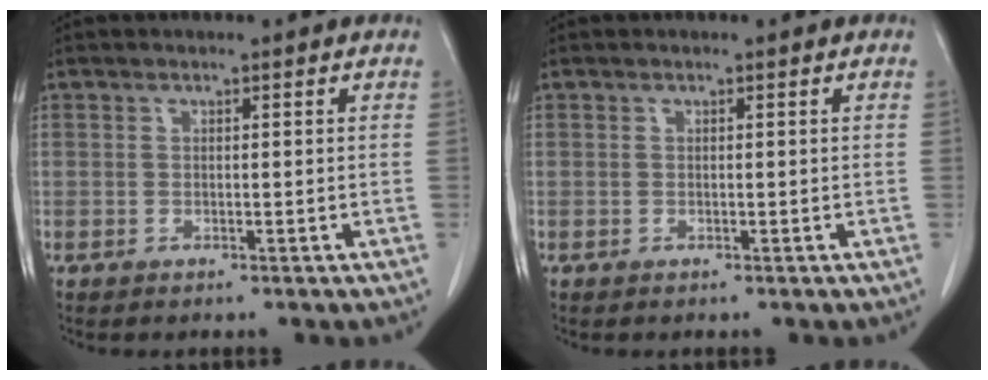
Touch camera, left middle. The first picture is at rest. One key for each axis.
{"total": 0.0}